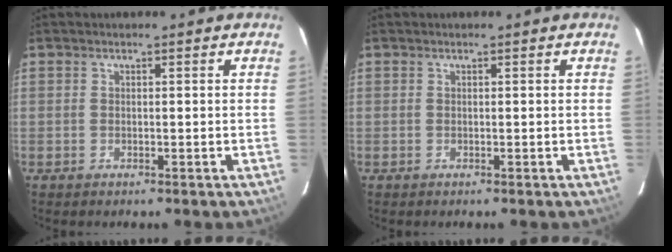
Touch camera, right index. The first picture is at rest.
{"total": 0.0}